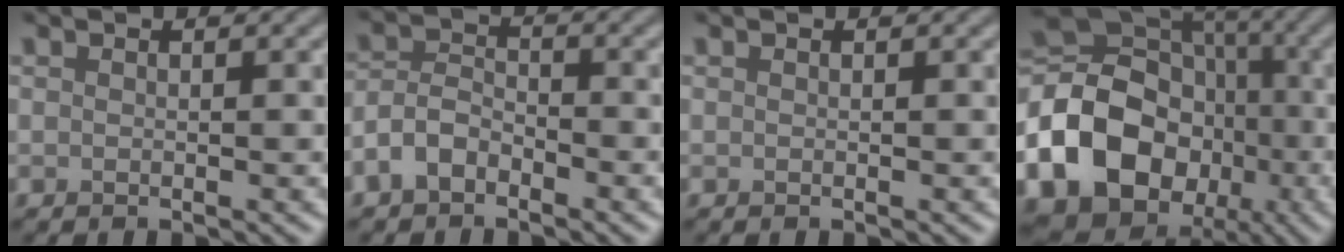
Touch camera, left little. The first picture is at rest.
{"total": 3.1, "force": [-2.1, 1.6, 1.6], "torque": [-0.032, 0.007, -0.050]}
{"total": 0.0}
{"total": 21.4, "force": [-6.7, 17.8, 9.7], "torque": [-0.200, -0.021, -0.139]}